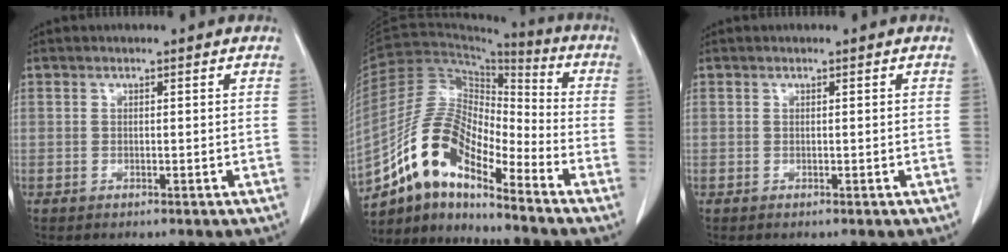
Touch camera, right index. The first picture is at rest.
{"total": 12.4, "force": [-9.2, 3.8, 7.5], "torque": [-0.157, 0.034, -0.169]}
{"total": 0.0}